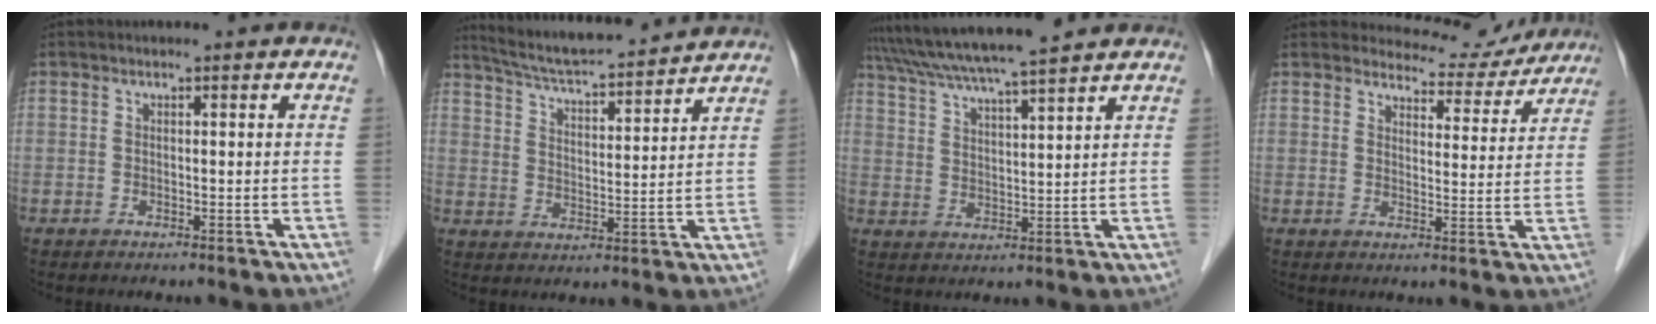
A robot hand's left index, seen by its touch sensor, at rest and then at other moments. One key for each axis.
{"total": 14.6, "fx": 13.6, "fy": 1.0, "fz": 5.3, "tx": -0.095, "ty": 0.013, "tz": 0.211}
{"total": 13.2, "fx": 11.7, "fy": -0.1, "fz": 6.2, "tx": -0.116, "ty": 0.027, "tz": 0.190}
{"total": 8.5, "fx": 8.2, "fy": 2.1, "fz": -0.2, "tx": 0.008, "ty": -0.011, "tz": 0.095}